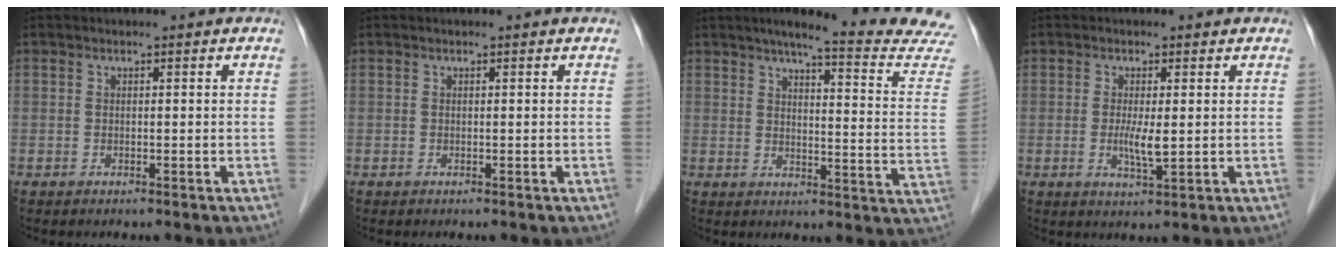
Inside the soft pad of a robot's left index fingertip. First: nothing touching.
{"total": 0.0}
{"total": 17.5, "force": [15.8, -0.6, 7.5], "torque": [-0.094, -0.079, 0.174]}
{"total": 3.4, "force": [-0.1, 0.5, 3.3], "torque": [-0.067, -0.010, 0.000]}